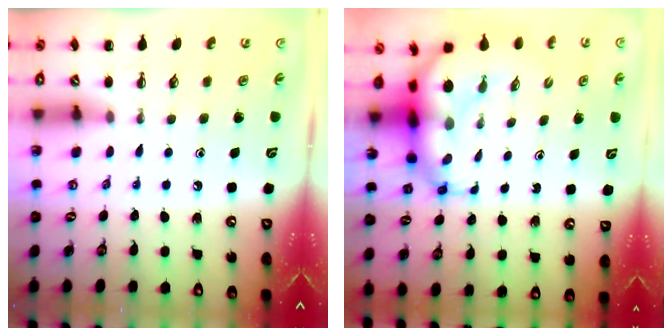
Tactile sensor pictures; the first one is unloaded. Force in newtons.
{"total": 8.7, "press": 8.4, "slide": 2.3}